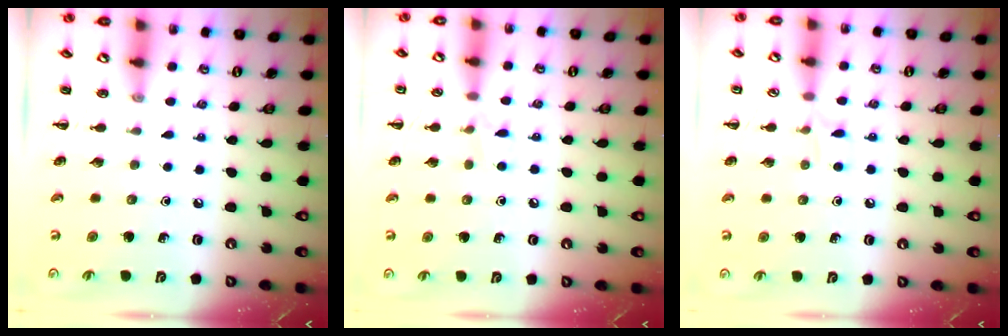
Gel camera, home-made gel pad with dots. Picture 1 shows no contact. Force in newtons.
{"total": 4.0, "press": 3.8, "slide": 1.2}
{"total": 4.3, "press": 4.1, "slide": 1.5}